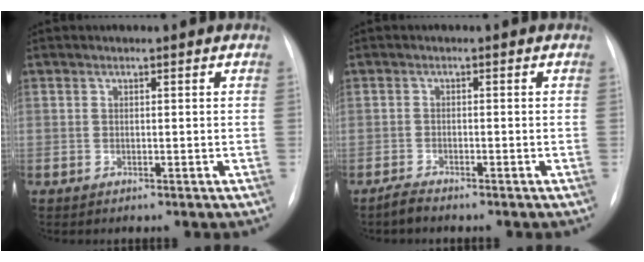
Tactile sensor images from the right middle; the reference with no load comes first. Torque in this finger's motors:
{"motor_torque": [0.63, -0.40, 0.02, 0.00]}